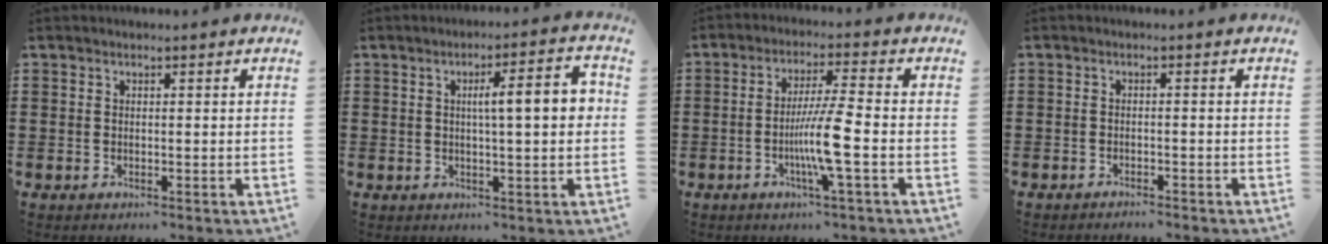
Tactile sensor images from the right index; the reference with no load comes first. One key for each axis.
{"total": 7.2, "fx": 1.0, "fy": 1.2, "fz": 7.1, "tx": -0.106, "ty": -0.005, "tz": 0.006}
{"total": 7.8, "fx": -2.3, "fy": -0.1, "fz": 7.4, "tx": -0.146, "ty": -0.015, "tz": -0.048}
{"total": 1.2, "fx": -1.2, "fy": 0.0, "fz": 0.0, "tx": -0.003, "ty": 0.002, "tz": -0.026}